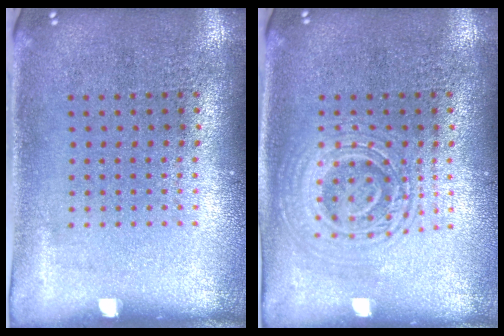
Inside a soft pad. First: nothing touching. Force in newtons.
{"total": 2.8, "press": 2.8, "slide": 0.5}